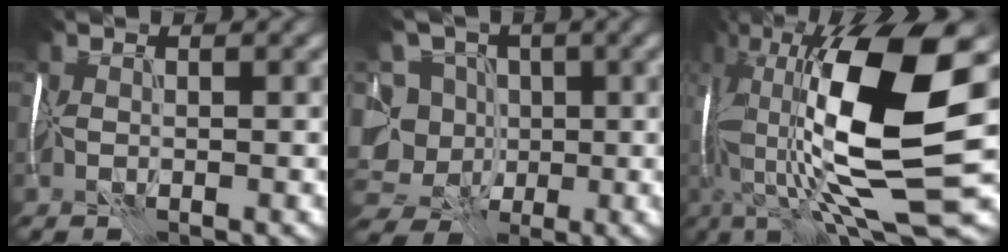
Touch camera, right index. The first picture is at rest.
{"total": 9.5, "force": [-0.8, 8.7, 3.8], "torque": [-0.086, 0.014, -0.029]}
{"total": 16.8, "force": [2.9, 5.1, 15.7], "torque": [-0.318, 0.002, 0.061]}